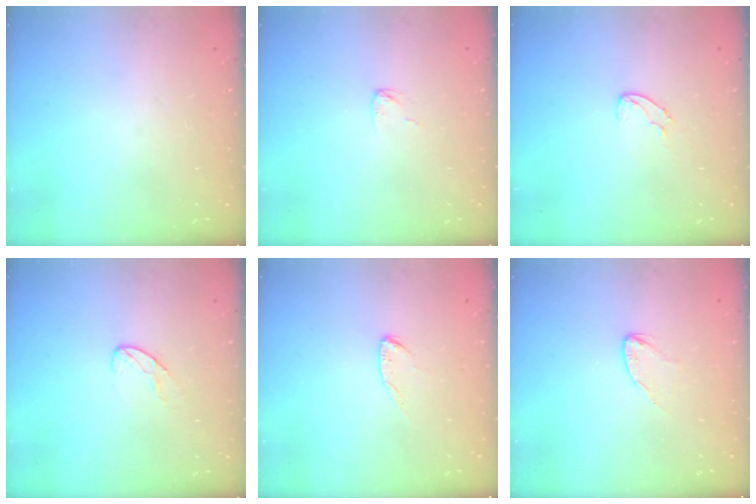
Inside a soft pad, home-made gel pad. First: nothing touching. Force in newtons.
{"total": 3.2, "press": 3.1, "slide": 0.3}
{"total": 5.2, "press": 5.1, "slide": 0.5}
{"total": 6.0, "press": 6.0, "slide": 0.4}
{"total": 4.4, "press": 4.4, "slide": 0.3}
{"total": 3.7, "press": 3.7, "slide": 0.3}